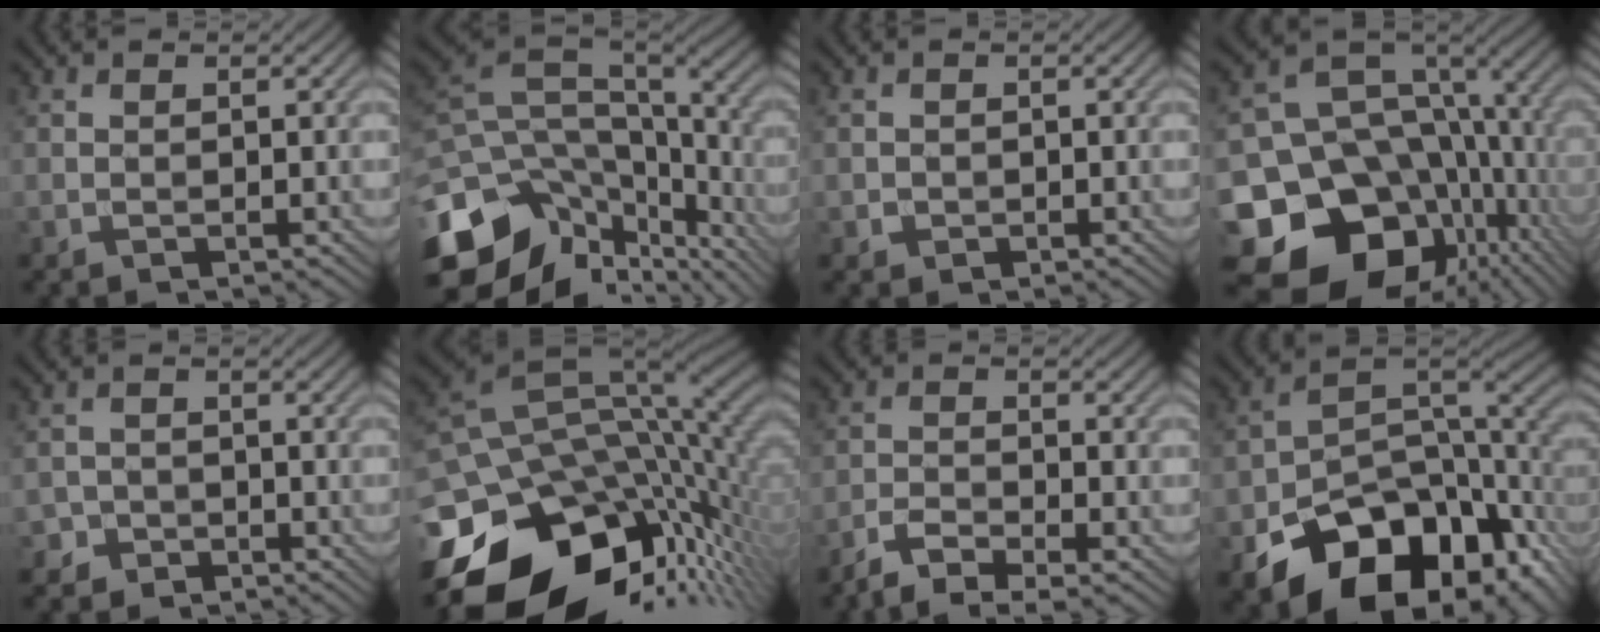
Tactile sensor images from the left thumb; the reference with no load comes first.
{"total": 16.5, "force": [-9.3, 10.0, 9.4], "torque": [-0.231, -0.020, -0.129]}
{"total": 0.8, "force": [-0.2, 0.8, -0.1], "torque": [-0.002, -0.005, -0.001]}
{"total": 19.9, "force": [-8.2, 15.4, 9.6], "torque": [-0.198, -0.027, -0.106]}
{"total": 2.0, "force": [-1.6, 1.2, -0.4], "torque": [0.011, 0.005, -0.034]}
{"total": 17.7, "force": [-7.9, 10.2, 12.1], "torque": [-0.249, -0.034, -0.124]}
{"total": 4.5, "force": [-3.8, 0.8, 2.3], "torque": [-0.053, -0.006, -0.079]}
{"total": 16.7, "force": [-9.0, 10.1, 9.8], "torque": [-0.175, -0.044, -0.124]}